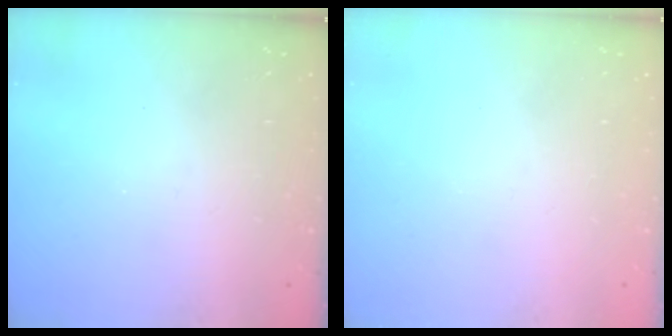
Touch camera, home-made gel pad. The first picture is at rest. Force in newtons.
{"total": 0.0}